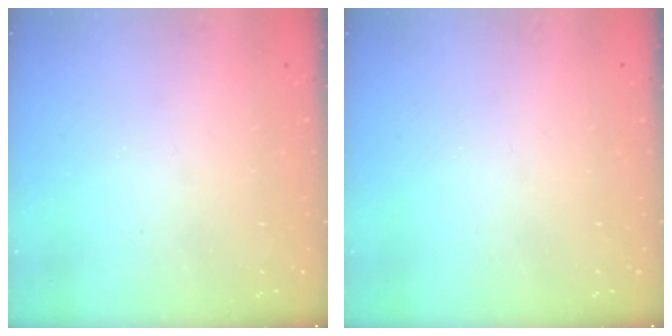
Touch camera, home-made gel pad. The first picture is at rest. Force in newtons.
{"total": 0.0}